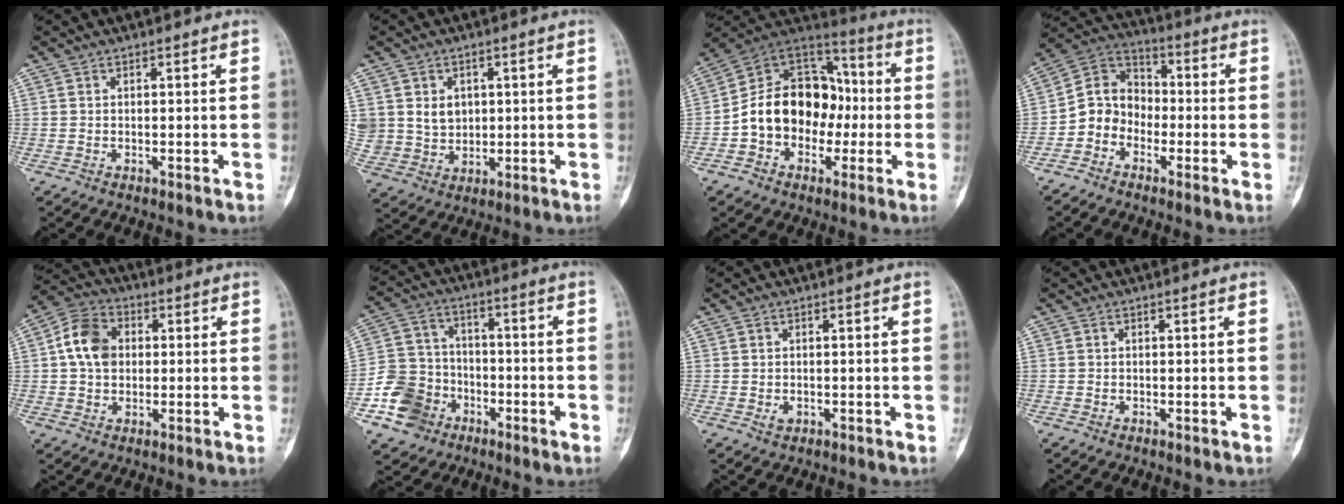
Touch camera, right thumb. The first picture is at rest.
{"total": 7.8, "force": [1.9, 6.8, 3.5], "torque": [-0.042, -0.011, 0.050]}
{"total": 17.8, "force": [-2.7, 13.6, 11.1], "torque": [-0.140, 0.057, -0.051]}
{"total": 8.7, "force": [-2.7, 7.4, 3.6], "torque": [-0.036, 0.055, -0.068]}
{"total": 9.6, "force": [1.2, 7.5, 5.8], "torque": [-0.090, 0.017, 0.012]}
{"total": 11.4, "force": [-5.5, 9.5, 3.3], "torque": [-0.037, 0.049, -0.101]}
{"total": 1.3, "force": [-0.3, 1.0, 0.7], "torque": [-0.006, 0.002, -0.001]}
{"total": 0.0}